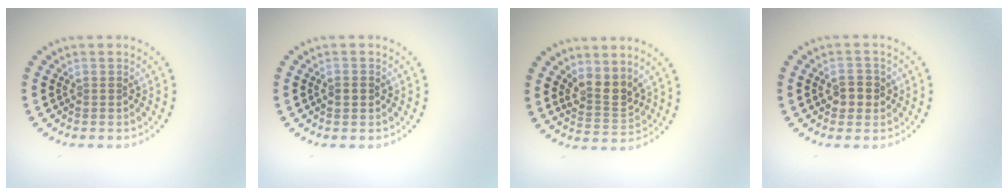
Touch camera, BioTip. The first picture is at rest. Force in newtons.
{"total": 1.4, "press": 1.4, "slide": 0.1}
{"total": 2.8, "press": 2.4, "slide": 1.4}
{"total": 2.4, "press": 2.3, "slide": 0.5}